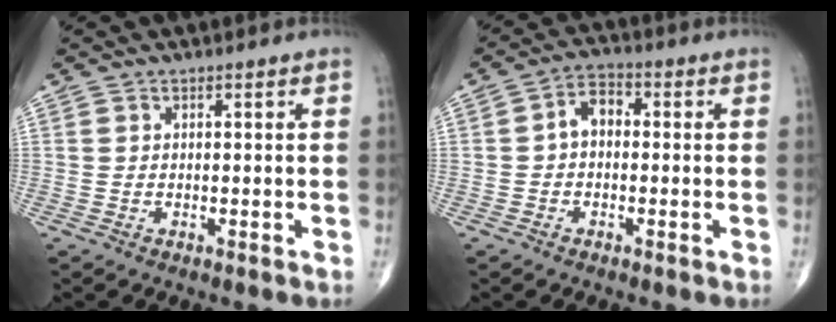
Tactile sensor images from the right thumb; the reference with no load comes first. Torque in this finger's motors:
{"motor_torque": [-0.11, 0.18, 0.06, -0.03, 0.00]}